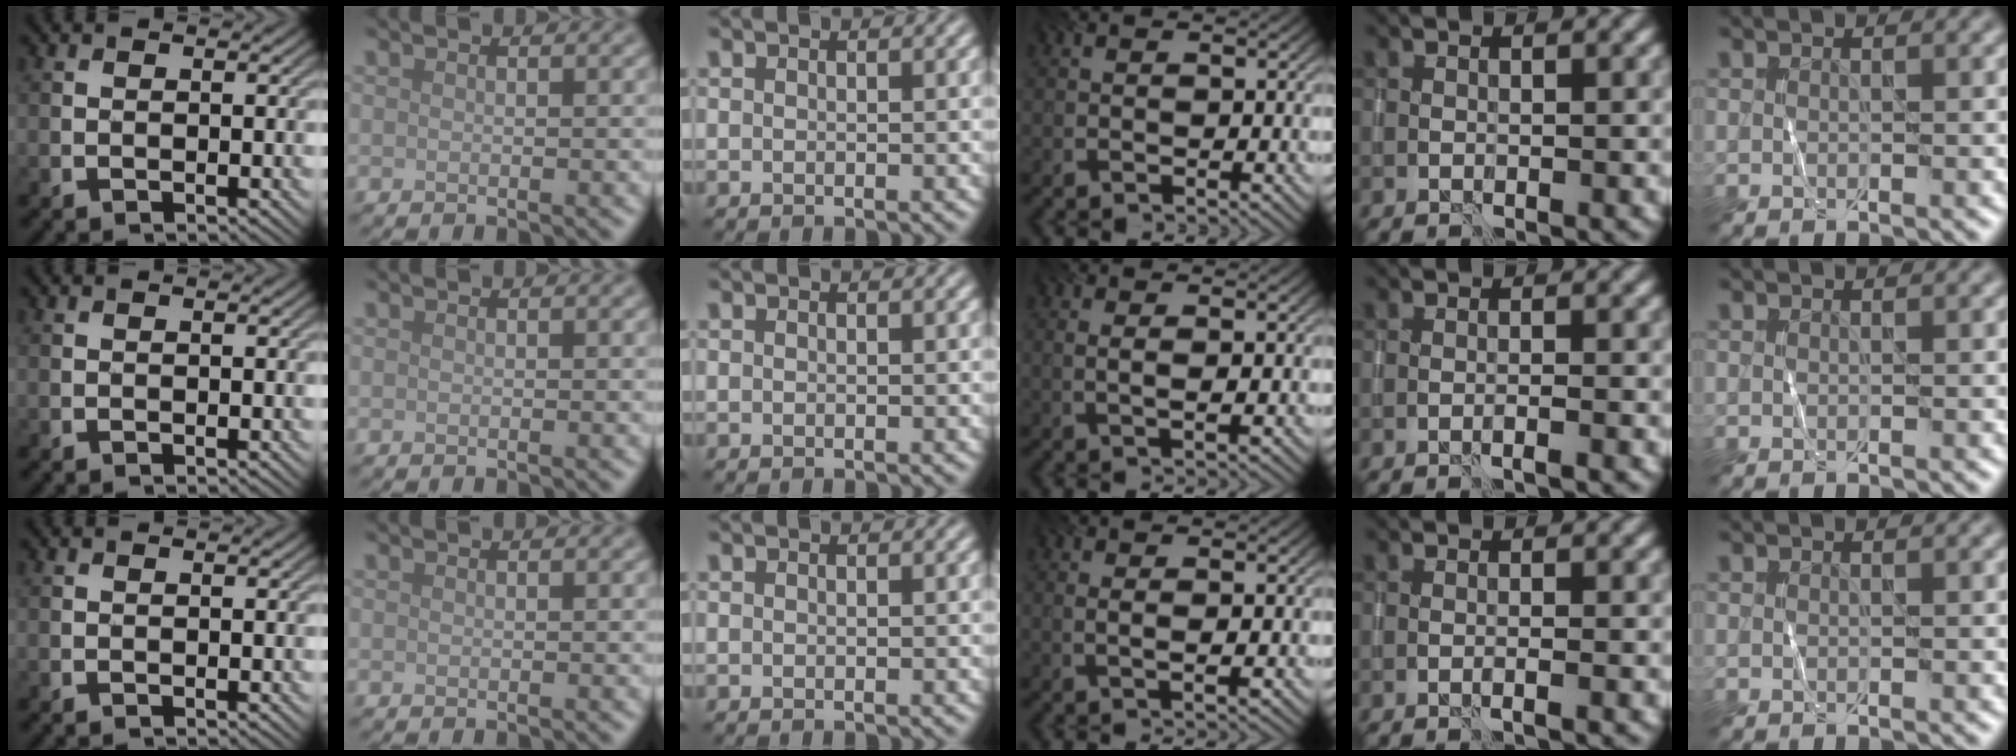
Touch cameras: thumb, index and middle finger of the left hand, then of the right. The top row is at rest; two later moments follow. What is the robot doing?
{"motion": "wrap", "object": "sponge"}